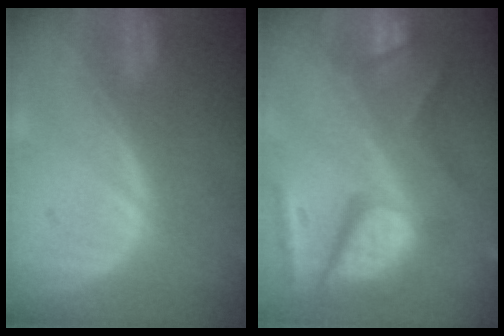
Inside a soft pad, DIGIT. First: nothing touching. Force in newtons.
{"total": 12.1, "press": 9.9, "slide": 7.0}